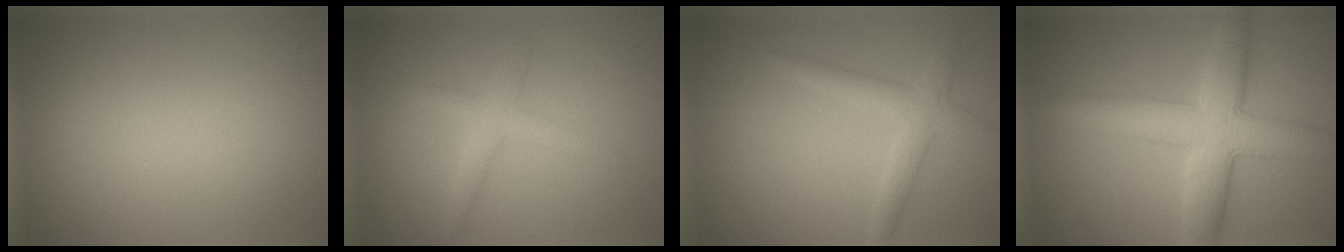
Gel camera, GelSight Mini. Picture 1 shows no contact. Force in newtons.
{"total": 2.2, "press": 2.2, "slide": 0.1}
{"total": 2.6, "press": 2.6, "slide": 0.1}
{"total": 7.5, "press": 7.5, "slide": 0.2}